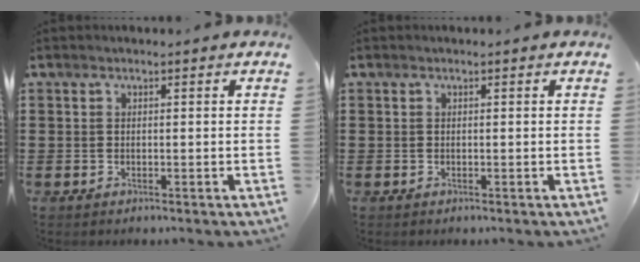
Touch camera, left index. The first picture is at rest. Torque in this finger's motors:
{"motor_torque": [0.00, 0.00, 0.00, 0.00]}